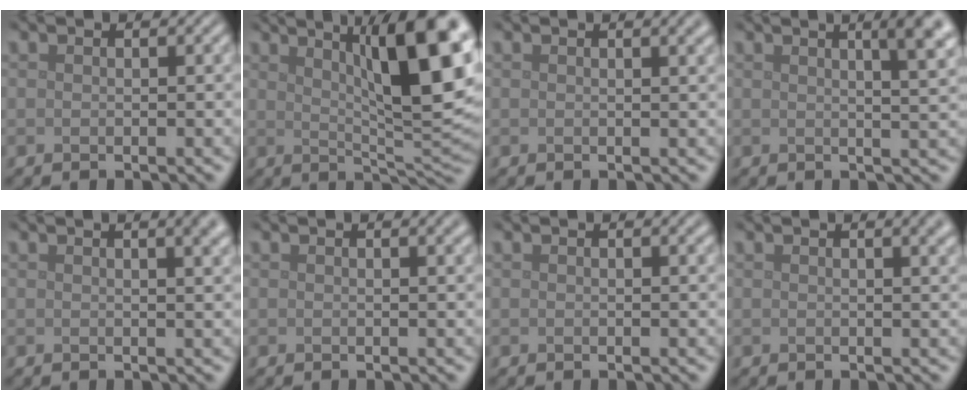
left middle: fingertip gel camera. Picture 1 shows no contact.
{"total": 13.0, "force": [4.7, 3.5, 11.6], "torque": [-0.137, 0.011, 0.074]}
{"total": 1.8, "force": [0.9, 0.6, 1.4], "torque": [-0.007, 0.006, 0.010]}
{"total": 6.6, "force": [2.9, 2.5, 5.3], "torque": [-0.027, 0.040, 0.011]}
{"total": 3.9, "force": [1.8, 1.7, 3.0], "torque": [-0.011, 0.019, 0.007]}
{"total": 1.4, "force": [0.8, 0.5, 1.1], "torque": [-0.006, 0.005, 0.010]}
{"total": 0.7, "force": [0.4, 0.2, 0.5], "torque": [-0.002, 0.004, 0.006]}
{"total": 2.6, "force": [1.3, 1.0, 2.0], "torque": [-0.007, 0.007, 0.013]}